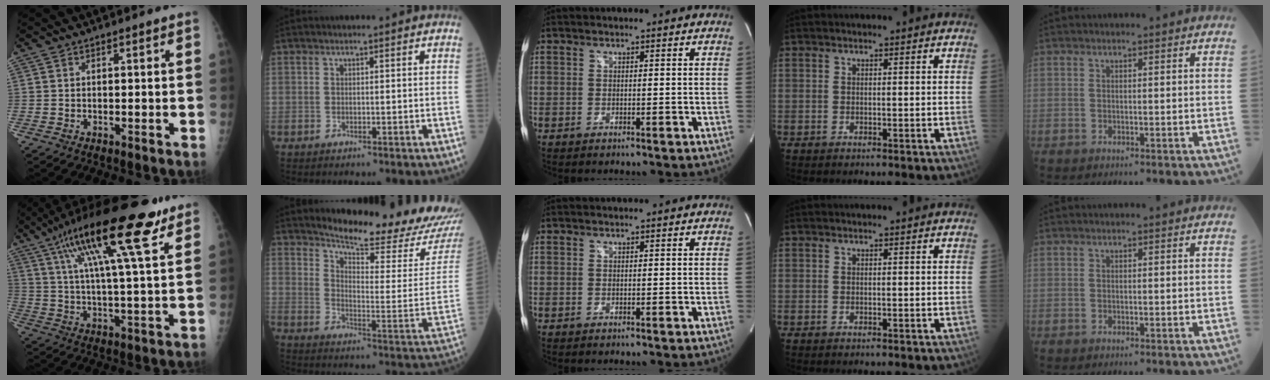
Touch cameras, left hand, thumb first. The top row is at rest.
{"thumb": {"total": 22.0, "force": [11.8, 4.9, 18.0], "torque": [-0.299, -0.010, 0.195]}, "index": {"total": 19.3, "force": [18.2, 0.6, 6.5], "torque": [-0.098, -0.106, 0.227]}}